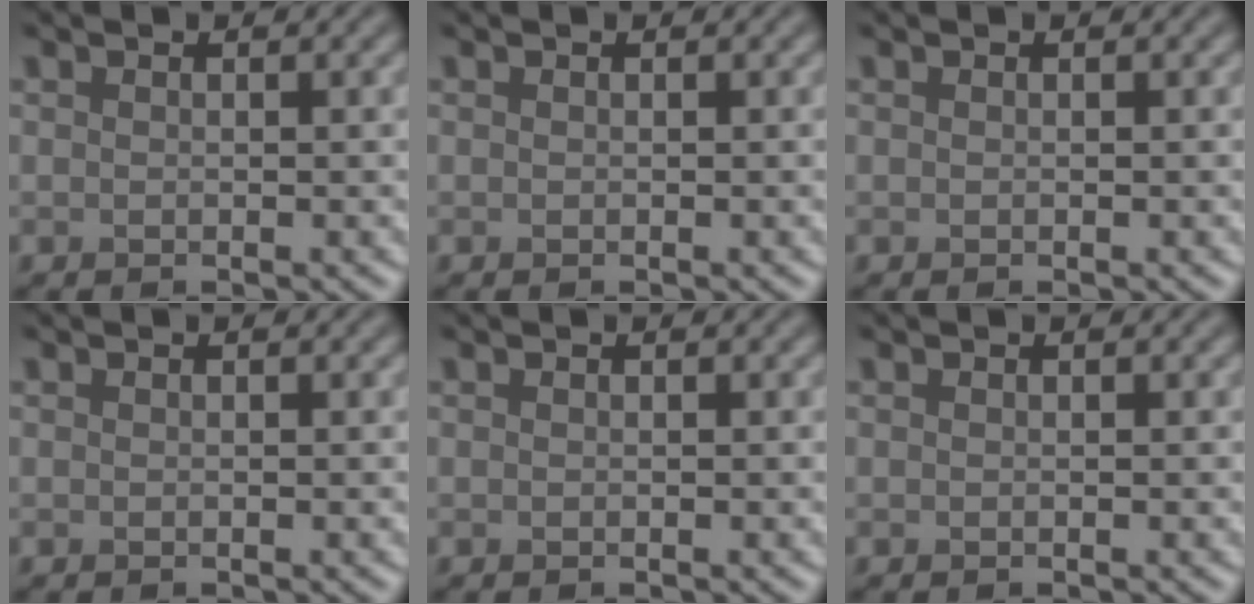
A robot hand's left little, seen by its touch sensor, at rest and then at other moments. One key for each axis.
{"total": 0.0}
{"total": 0.0}
{"total": 0.0}
{"total": 0.0}
{"total": 0.0}